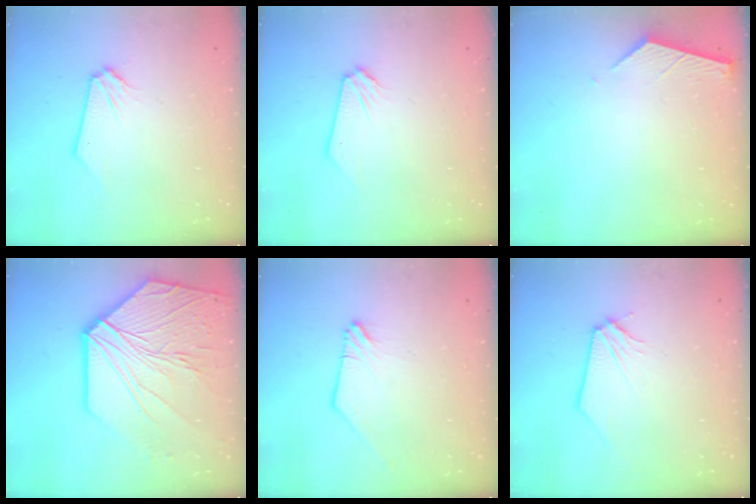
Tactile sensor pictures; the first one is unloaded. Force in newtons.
{"total": 0.0}
{"total": 2.4, "press": 2.4, "slide": 0.3}
{"total": 18.8, "press": 18.6, "slide": 2.8}
{"total": 0.0}
{"total": 0.0}